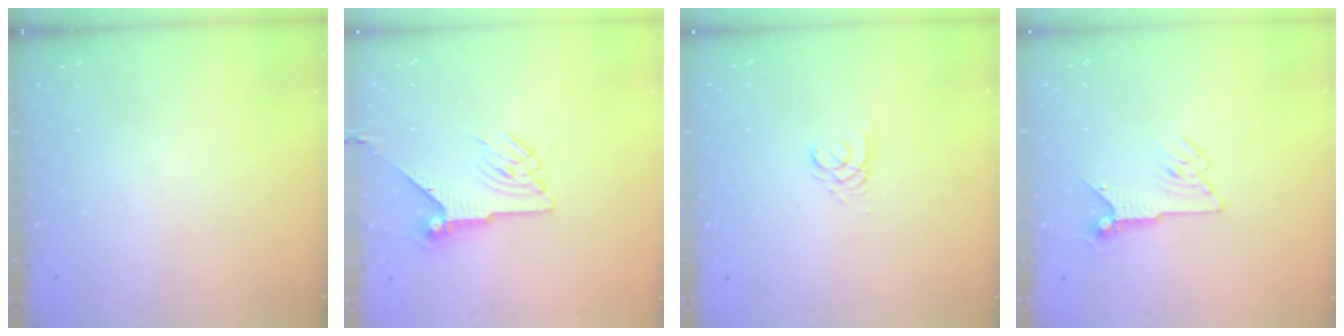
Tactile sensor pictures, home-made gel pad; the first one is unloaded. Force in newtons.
{"total": 7.7, "press": 7.7, "slide": 0.2}
{"total": 2.6, "press": 2.6, "slide": 0.3}
{"total": 6.9, "press": 6.9, "slide": 0.3}